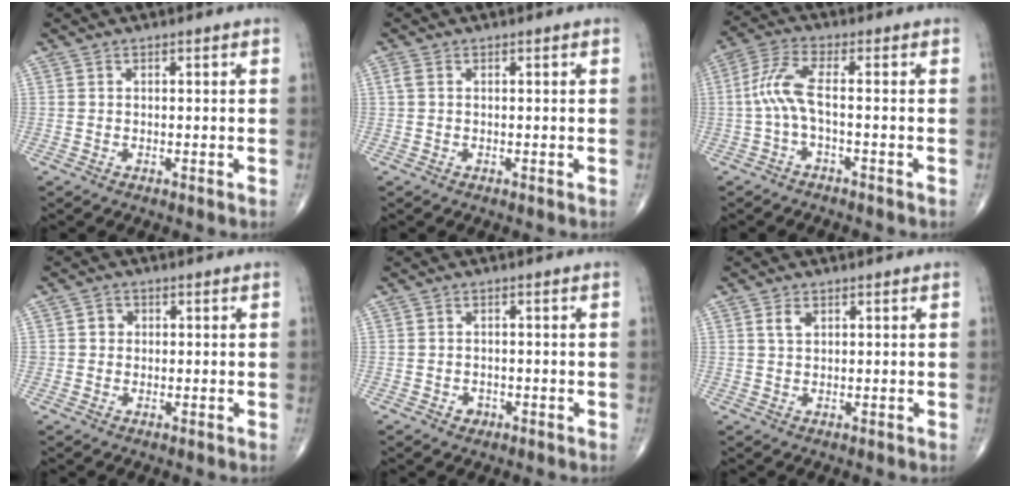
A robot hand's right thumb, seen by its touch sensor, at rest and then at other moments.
{"total": 1.2, "force": [0.2, 0.7, 0.9], "torque": [-0.026, 0.006, 0.006]}
{"total": 6.3, "force": [-1.0, 1.5, 6.1], "torque": [-0.152, 0.027, -0.027]}
{"total": 2.2, "force": [0.3, 2.0, 0.7], "torque": [0.004, 0.004, 0.001]}
{"total": 1.6, "force": [-0.7, 1.3, 0.5], "torque": [0.001, 0.006, -0.007]}
{"total": 2.1, "force": [0.9, 1.2, 1.4], "torque": [-0.026, 0.000, 0.020]}